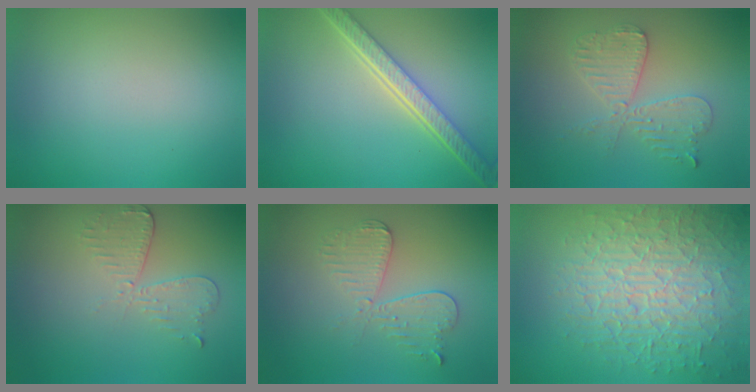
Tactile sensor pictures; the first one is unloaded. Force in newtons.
{"total": 5.4, "press": 4.1, "slide": 3.6}
{"total": 4.1, "press": 3.6, "slide": 2.0}
{"total": 3.0, "press": 2.6, "slide": 1.5}
{"total": 3.6, "press": 3.1, "slide": 1.9}
{"total": 8.9, "press": 6.2, "slide": 6.4}